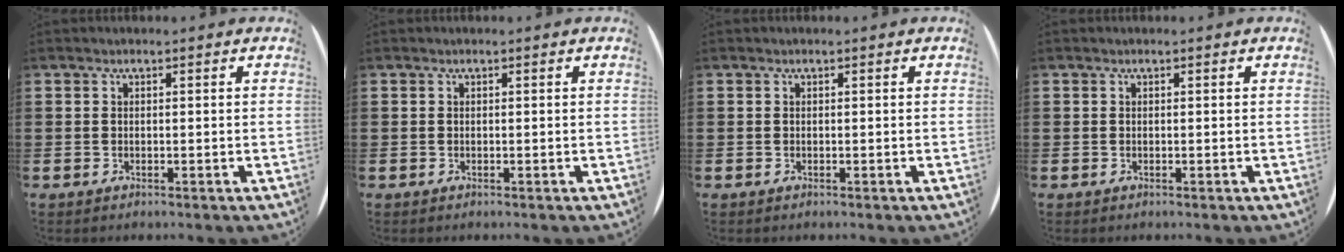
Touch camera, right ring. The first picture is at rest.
{"total": 0.0}
{"total": 0.0}
{"total": 0.0}